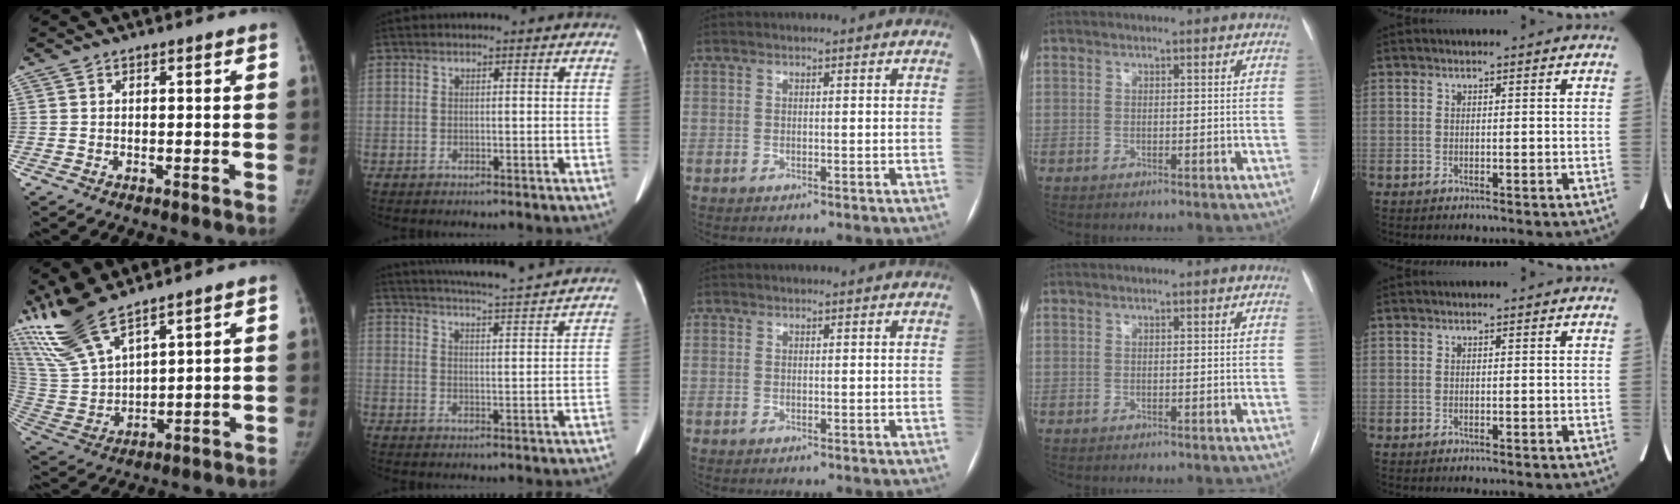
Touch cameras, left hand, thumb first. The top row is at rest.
{"thumb": {"total": 15.3, "force": [12.1, 4.1, 8.4], "torque": [-0.174, -0.048, 0.260]}, "index": {"total": 15.0, "force": [13.8, 0.1, 5.7], "torque": [-0.100, 0.012, 0.185]}}